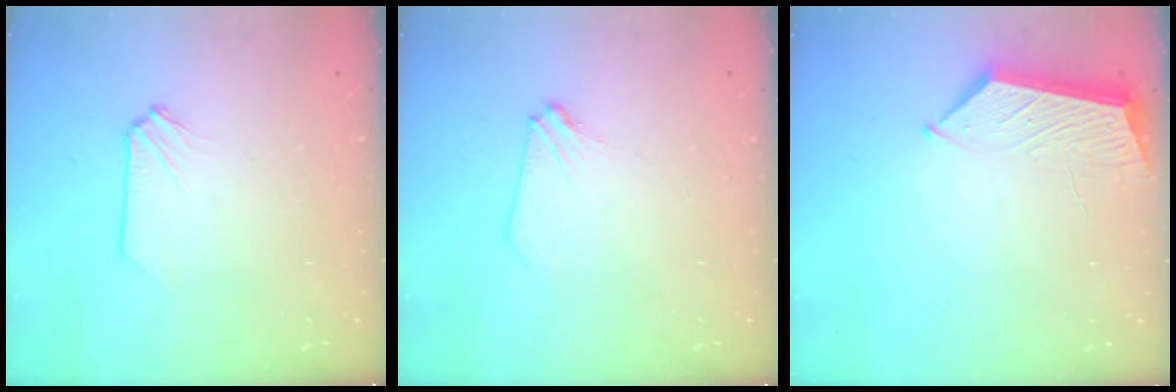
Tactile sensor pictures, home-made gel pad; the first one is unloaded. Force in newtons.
{"total": 2.4, "press": 2.4, "slide": 0.4}
{"total": 6.4, "press": 6.4, "slide": 0.4}